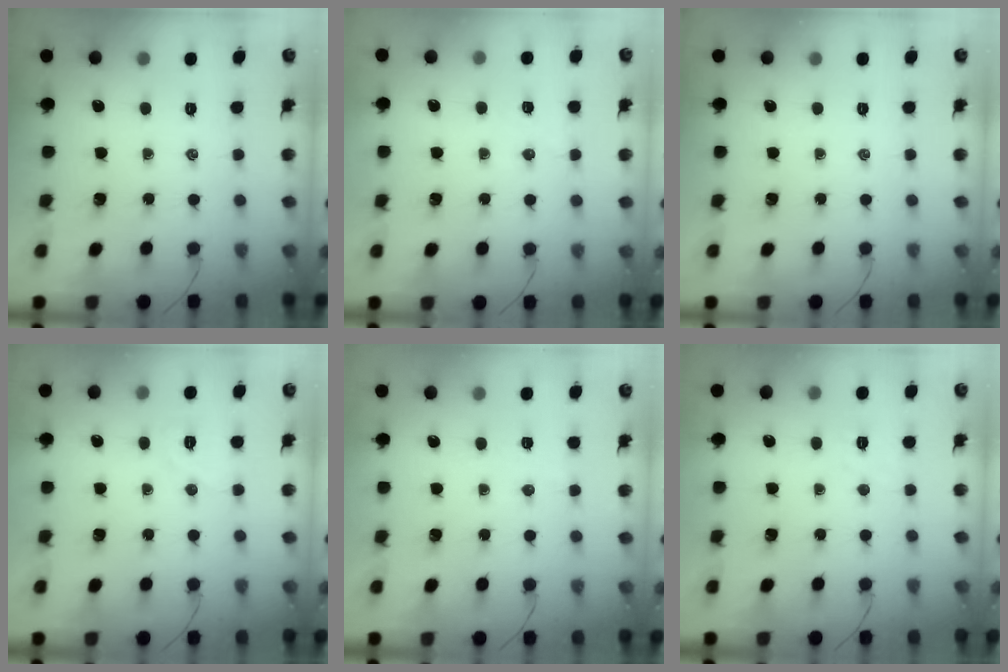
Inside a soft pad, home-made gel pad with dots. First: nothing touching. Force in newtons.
{"total": 3.4, "press": 3.3, "slide": 0.6}
{"total": 0.0}
{"total": 5.8, "press": 5.7, "slide": 1.2}
{"total": 3.4, "press": 3.2, "slide": 1.0}
{"total": 4.7, "press": 4.7, "slide": 0.7}